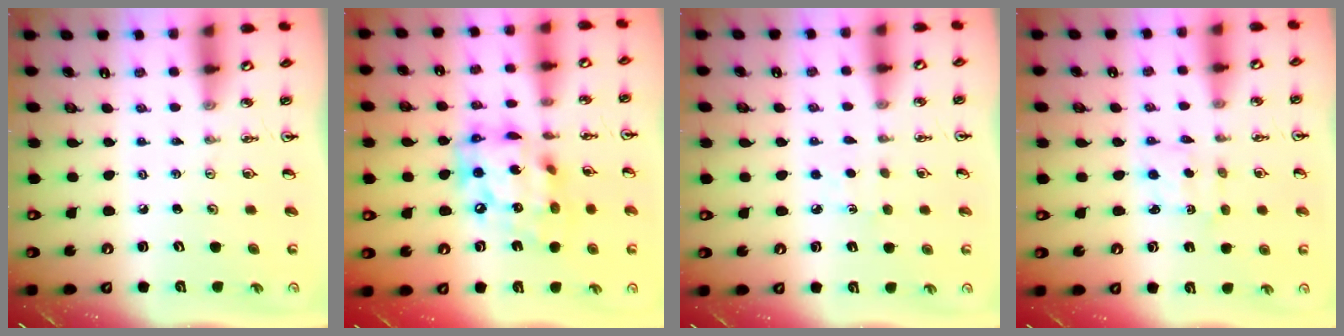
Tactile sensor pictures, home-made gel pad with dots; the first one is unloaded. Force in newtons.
{"total": 18.0, "press": 17.9, "slide": 1.8}
{"total": 3.8, "press": 3.8, "slide": 0.5}
{"total": 2.0, "press": 1.8, "slide": 0.7}